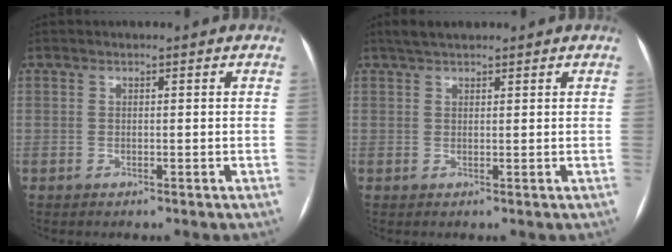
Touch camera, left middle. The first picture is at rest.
{"total": 3.0, "force": [2.5, 0.9, 1.5], "torque": [-0.027, 0.016, 0.045]}